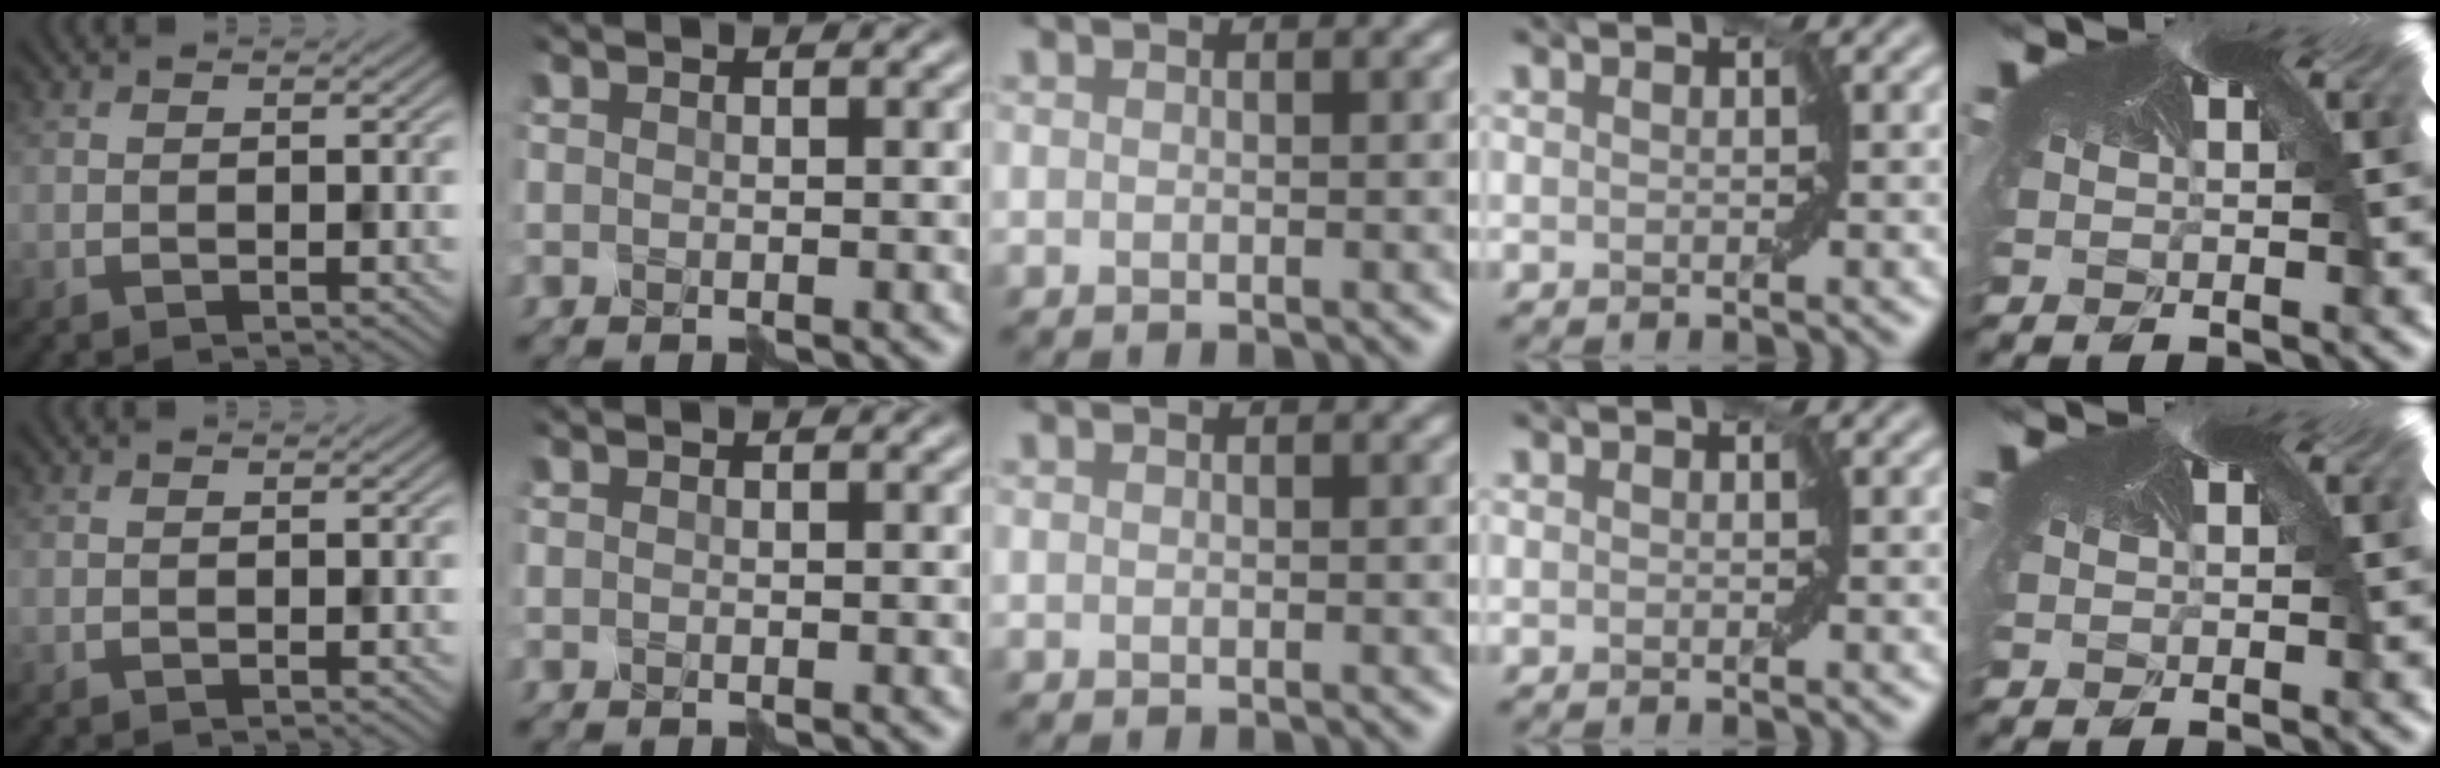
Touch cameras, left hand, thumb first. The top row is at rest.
{}